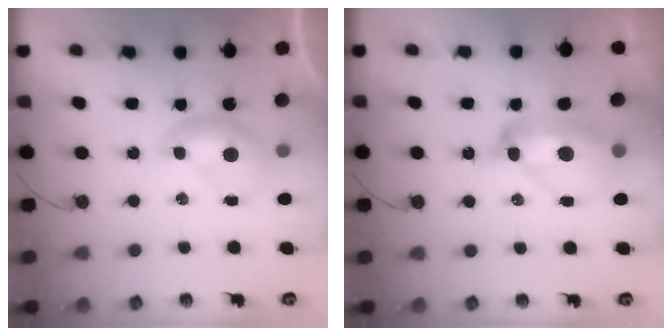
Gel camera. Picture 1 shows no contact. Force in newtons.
{"total": 7.2, "press": 7.0, "slide": 1.5}